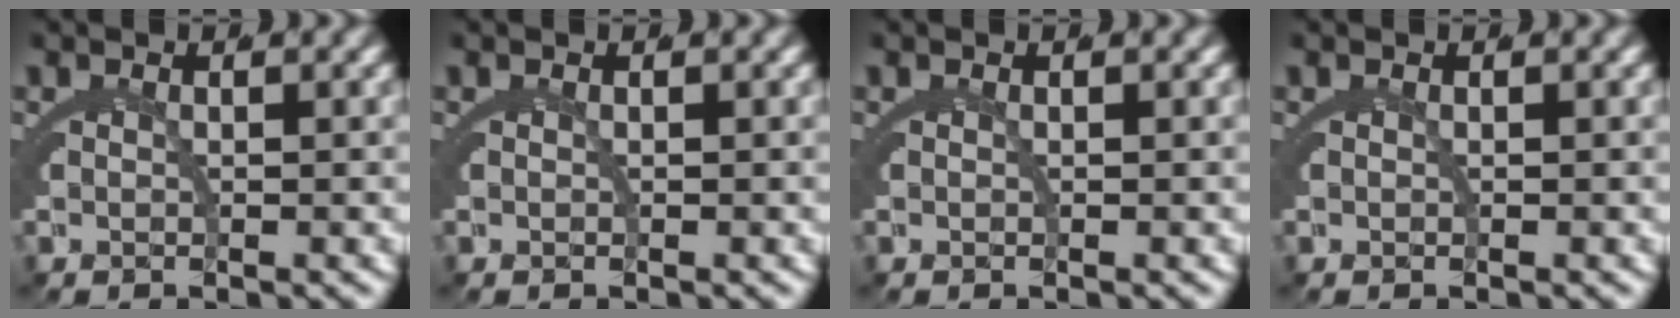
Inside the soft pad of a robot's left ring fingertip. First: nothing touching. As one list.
[{"total": 0.0}, {"total": 0.0}, {"total": 0.0}]